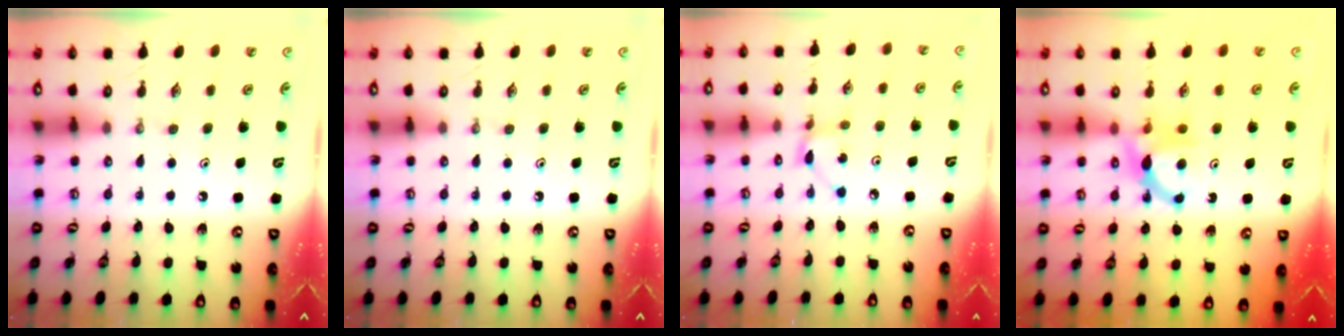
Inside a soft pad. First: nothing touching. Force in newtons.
{"total": 0.0}
{"total": 2.6, "press": 2.6, "slide": 0.2}
{"total": 7.0, "press": 7.0, "slide": 0.6}